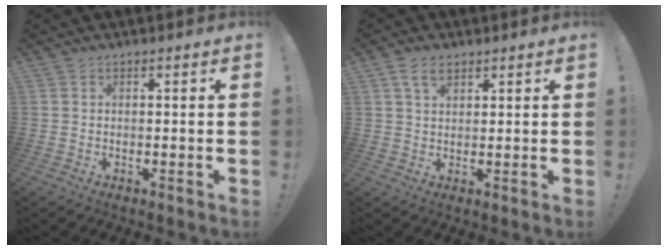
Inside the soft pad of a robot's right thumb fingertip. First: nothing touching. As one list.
[{"total": 5.1, "force": [2.9, 2.9, 3.0], "torque": [-0.049, -0.004, 0.054]}]